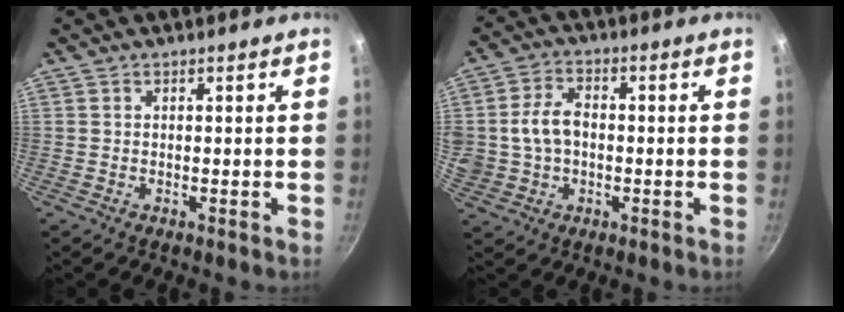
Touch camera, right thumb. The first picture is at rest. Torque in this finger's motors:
{"motor_torque": [0.20, 0.19, 0.53, 0.24, 0.15]}